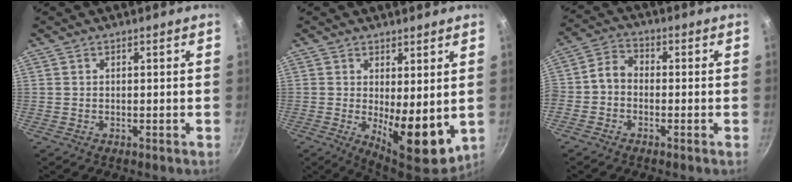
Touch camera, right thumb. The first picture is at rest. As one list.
[{"total": 10.2, "force": [0.0, 3.9, 9.4], "torque": [-0.113, -0.025, 0.011]}, {"total": 4.4, "force": [-1.4, 3.3, 2.6], "torque": [-0.047, 0.029, -0.042]}]